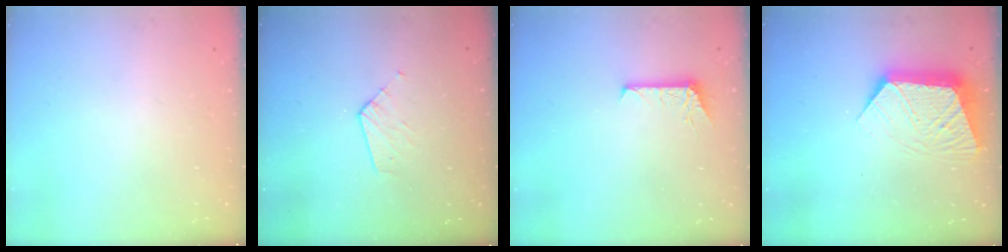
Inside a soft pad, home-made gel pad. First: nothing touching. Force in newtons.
{"total": 3.6, "press": 3.6, "slide": 0.3}
{"total": 5.9, "press": 5.9, "slide": 0.6}
{"total": 11.2, "press": 11.1, "slide": 0.8}